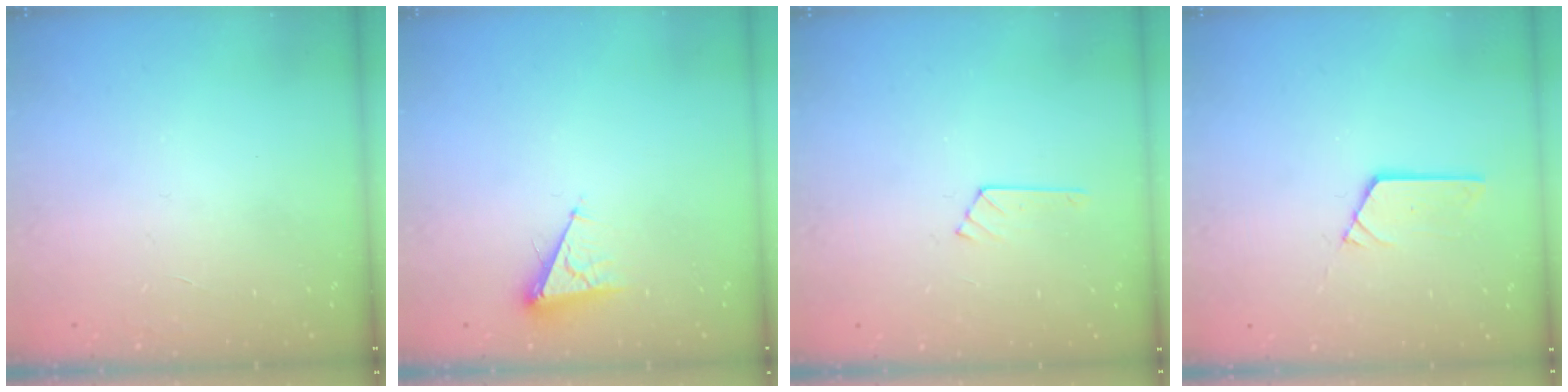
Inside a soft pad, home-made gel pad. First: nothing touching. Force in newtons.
{"total": 5.4, "press": 5.3, "slide": 0.6}
{"total": 4.8, "press": 4.8, "slide": 0.6}
{"total": 3.7, "press": 3.7, "slide": 0.3}